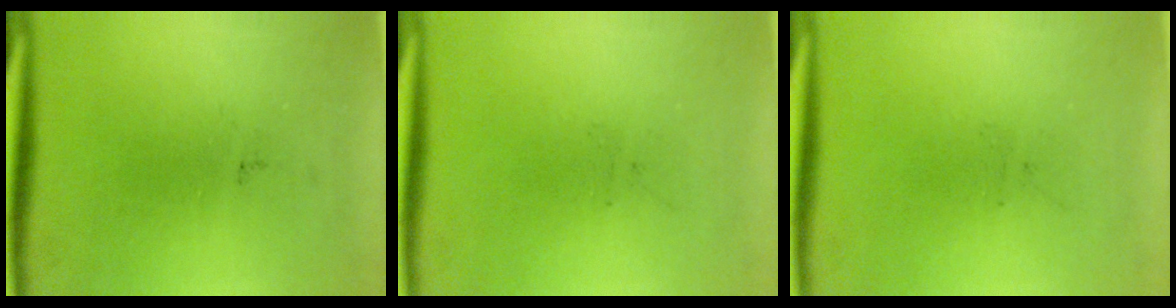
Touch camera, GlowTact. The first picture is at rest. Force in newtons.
{"total": 0.0}
{"total": 0.0}